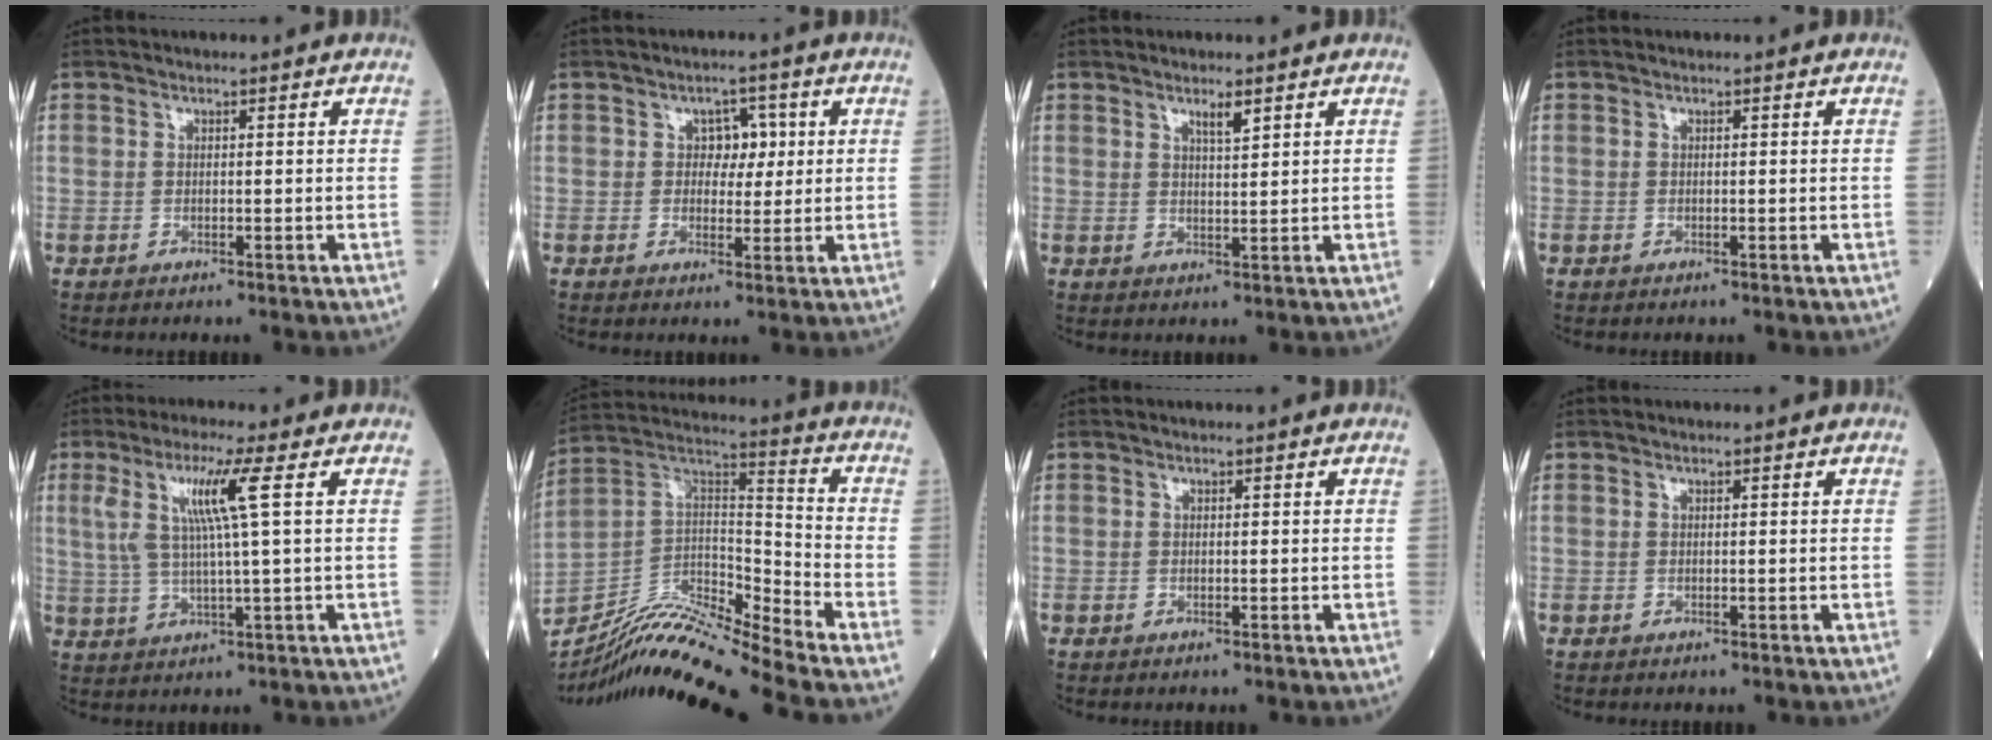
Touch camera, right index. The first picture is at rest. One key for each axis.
{"total": 3.8, "fx": 0.8, "fy": 2.6, "fz": 2.7, "tx": -0.028, "ty": 0.009, "tz": 0.011}
{"total": 2.3, "fx": 1.6, "fy": 0.2, "fz": 1.7, "tx": -0.032, "ty": -0.002, "tz": 0.028}
{"total": 0.0}
{"total": 7.7, "fx": 2.5, "fy": -0.9, "fz": 7.3, "tx": -0.149, "ty": 0.008, "tz": 0.052}
{"total": 16.3, "fx": -14.9, "fy": -2.0, "fz": 6.1, "tx": -0.109, "ty": 0.029, "tz": -0.274}
{"total": 0.0}
{"total": 0.0}